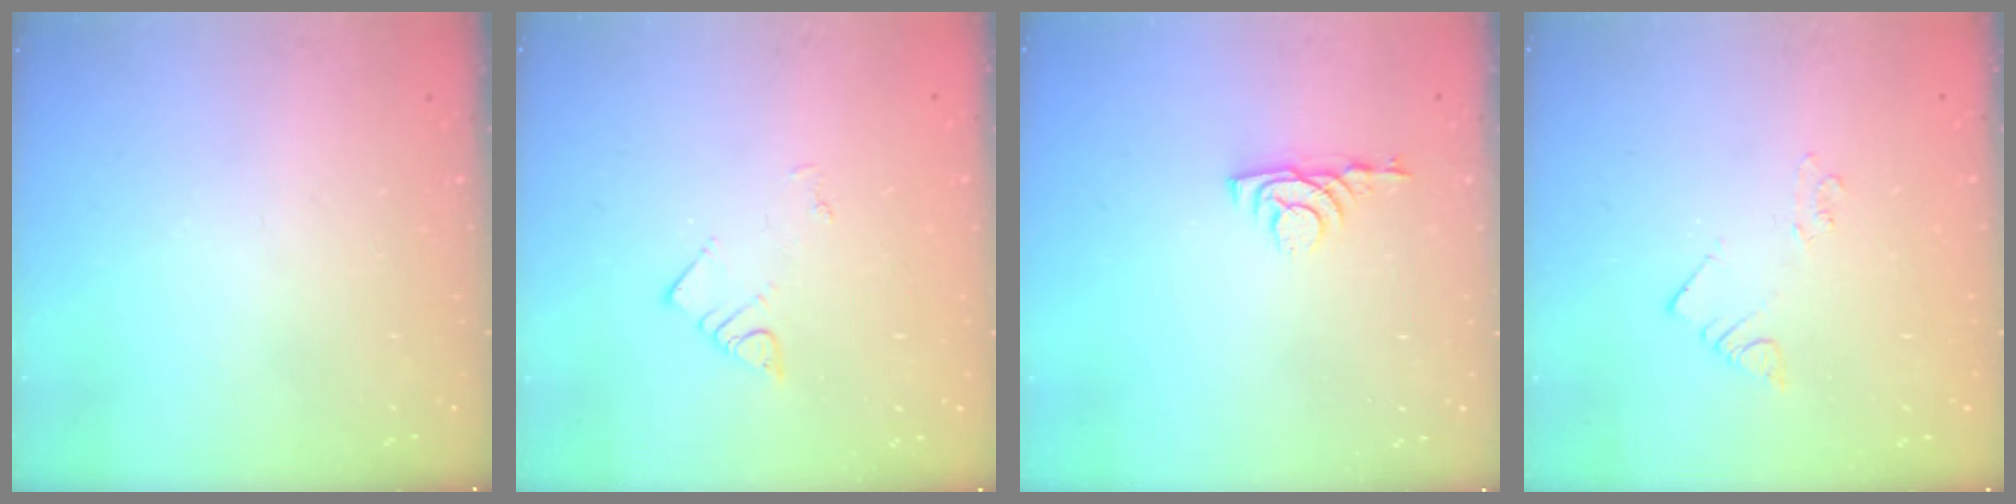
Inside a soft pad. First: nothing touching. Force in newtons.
{"total": 3.4, "press": 3.4, "slide": 0.4}
{"total": 3.7, "press": 3.7, "slide": 0.6}
{"total": 2.0, "press": 2.0, "slide": 0.3}